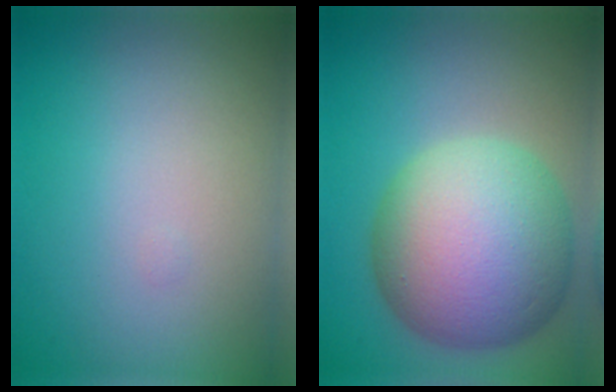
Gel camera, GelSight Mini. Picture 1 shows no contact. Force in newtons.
{"total": 13.0, "press": 13.0, "slide": 0.4}